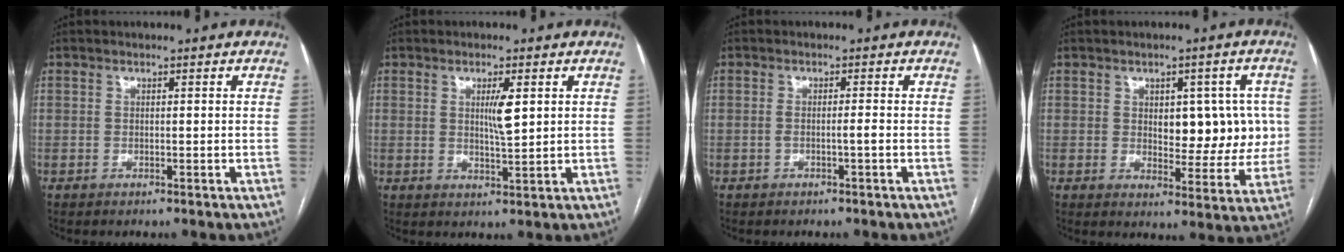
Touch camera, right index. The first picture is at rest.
{"total": 3.9, "force": [1.2, 0.5, 3.7], "torque": [-0.062, -0.005, 0.019]}
{"total": 1.4, "force": [-0.5, -0.2, 1.3], "torque": [-0.023, 0.000, -0.008]}
{"total": 9.1, "force": [1.3, 4.9, 7.5], "torque": [-0.079, 0.012, 0.028]}